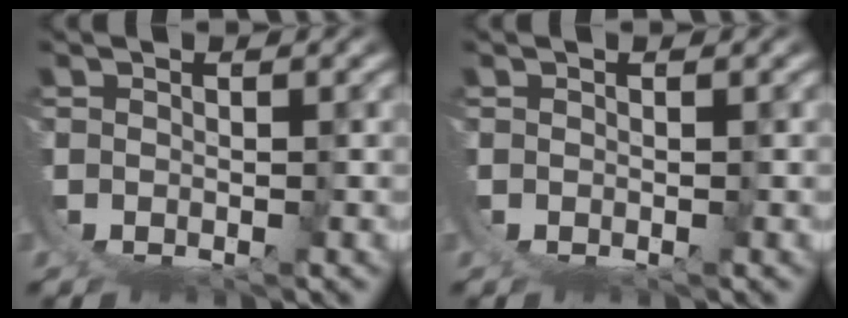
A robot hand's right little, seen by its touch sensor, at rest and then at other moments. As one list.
[{"total": 0.0}]